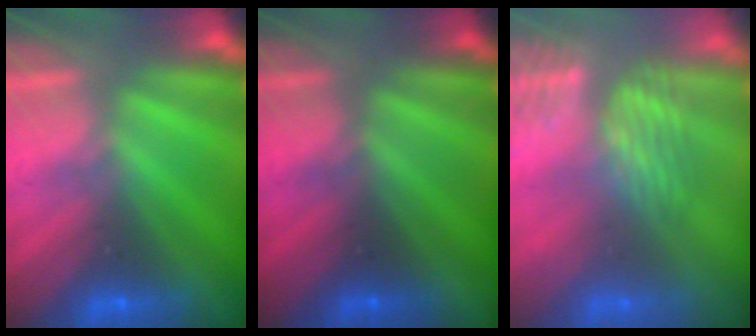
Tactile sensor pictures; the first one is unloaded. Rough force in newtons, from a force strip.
{"total": 2.0}
{"total": 4.0}